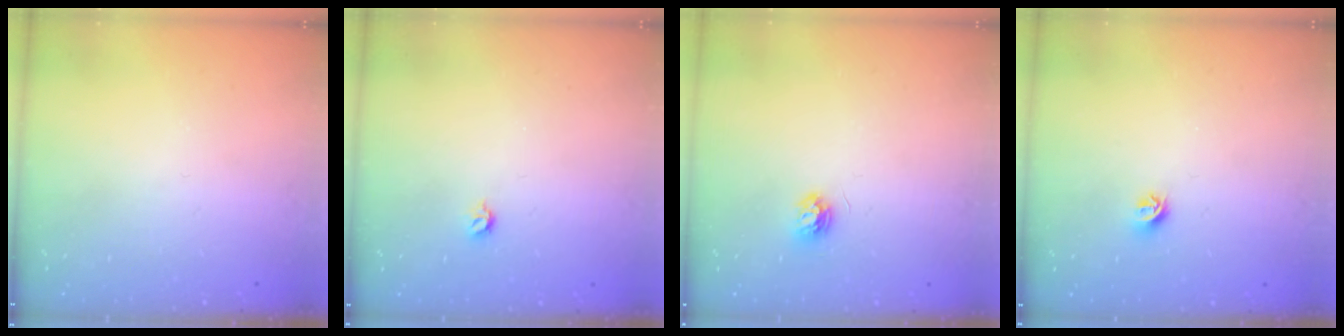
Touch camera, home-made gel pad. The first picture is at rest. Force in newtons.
{"total": 3.9, "press": 3.8, "slide": 0.7}
{"total": 3.7, "press": 3.7, "slide": 0.4}
{"total": 6.0, "press": 5.9, "slide": 0.7}